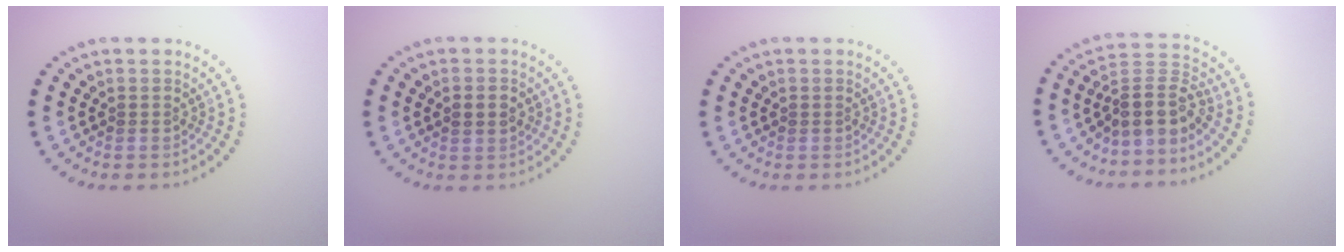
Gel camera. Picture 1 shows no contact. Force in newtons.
{"total": 2.3, "press": 2.3, "slide": 0.0}
{"total": 0.0}
{"total": 4.0, "press": 3.1, "slide": 2.5}